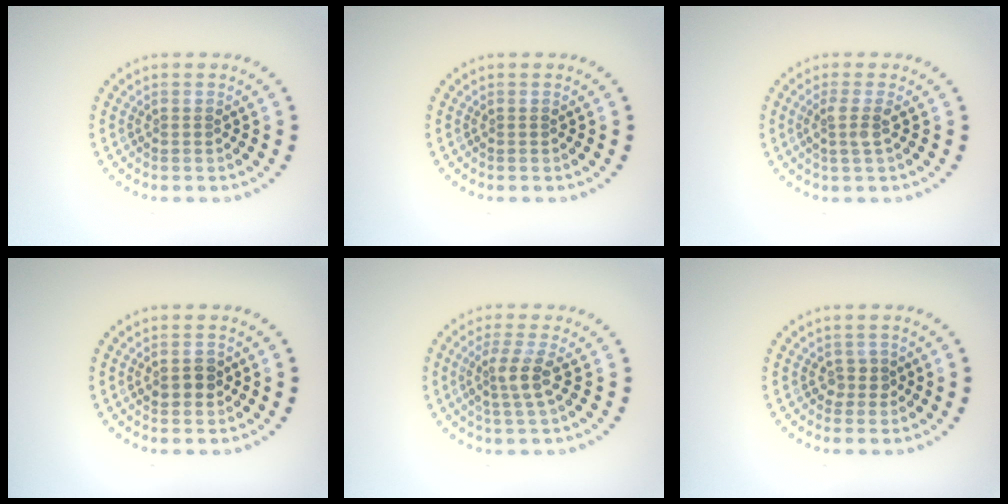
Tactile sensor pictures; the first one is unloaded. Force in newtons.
{"total": 0.0}
{"total": 1.8, "press": 1.4, "slide": 1.2}
{"total": 1.7, "press": 1.7, "slide": 0.1}
{"total": 2.7, "press": 2.2, "slide": 1.5}
{"total": 1.3, "press": 1.0, "slide": 0.7}